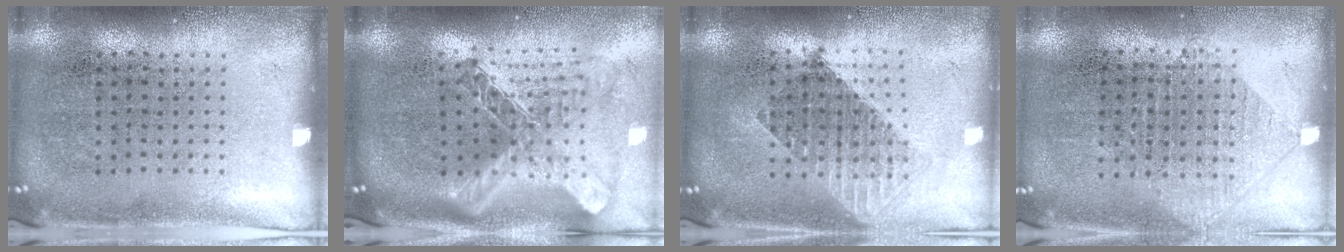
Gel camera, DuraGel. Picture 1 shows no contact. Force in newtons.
{"total": 2.8, "press": 2.0, "slide": 1.9}
{"total": 1.6, "press": 1.4, "slide": 0.9}
{"total": 0.9, "press": 0.9, "slide": 0.3}